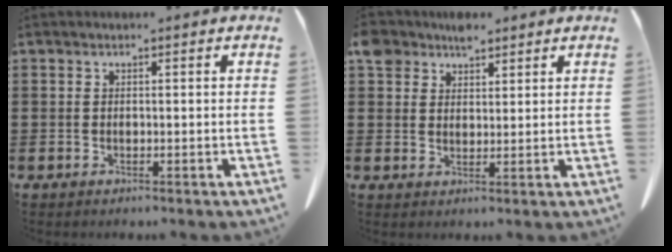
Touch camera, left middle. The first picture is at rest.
{"total": 4.8, "force": [3.7, 2.7, 1.6], "torque": [-0.037, 0.005, 0.071]}